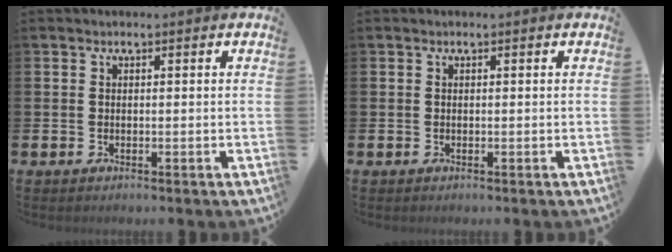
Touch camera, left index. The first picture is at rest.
{"total": 0.0}